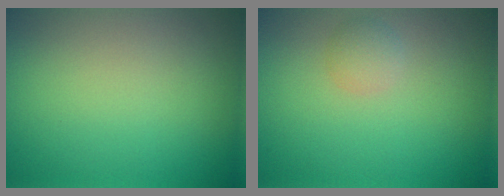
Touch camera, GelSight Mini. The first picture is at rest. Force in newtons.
{"total": 1.3, "press": 1.3, "slide": 0.1}